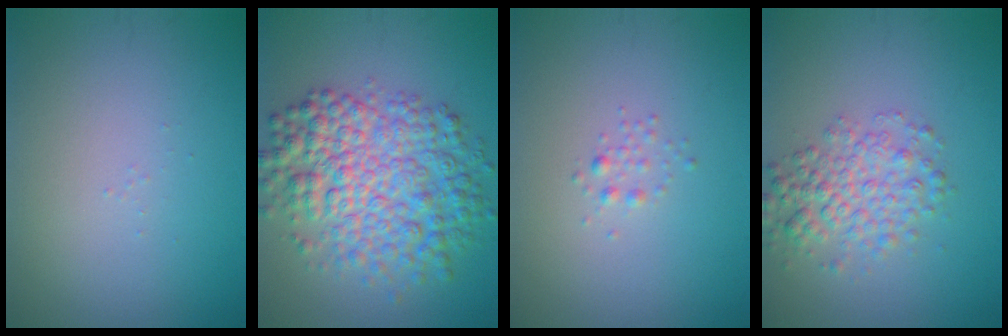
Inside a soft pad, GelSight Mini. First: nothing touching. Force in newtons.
{"total": 8.1, "press": 8.1, "slide": 0.1}
{"total": 0.8, "press": 0.8, "slide": 0.0}
{"total": 3.9, "press": 3.9, "slide": 0.1}